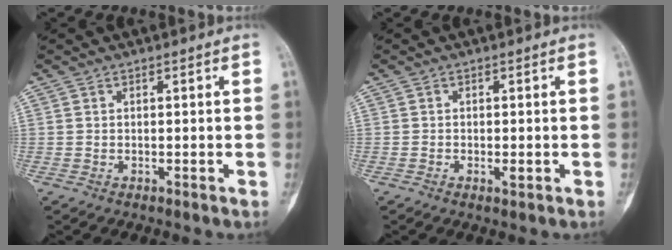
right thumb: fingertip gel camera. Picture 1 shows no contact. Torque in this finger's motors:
{"motor_torque": [0.05, 0.26, 0.25, -0.03, 0.00]}